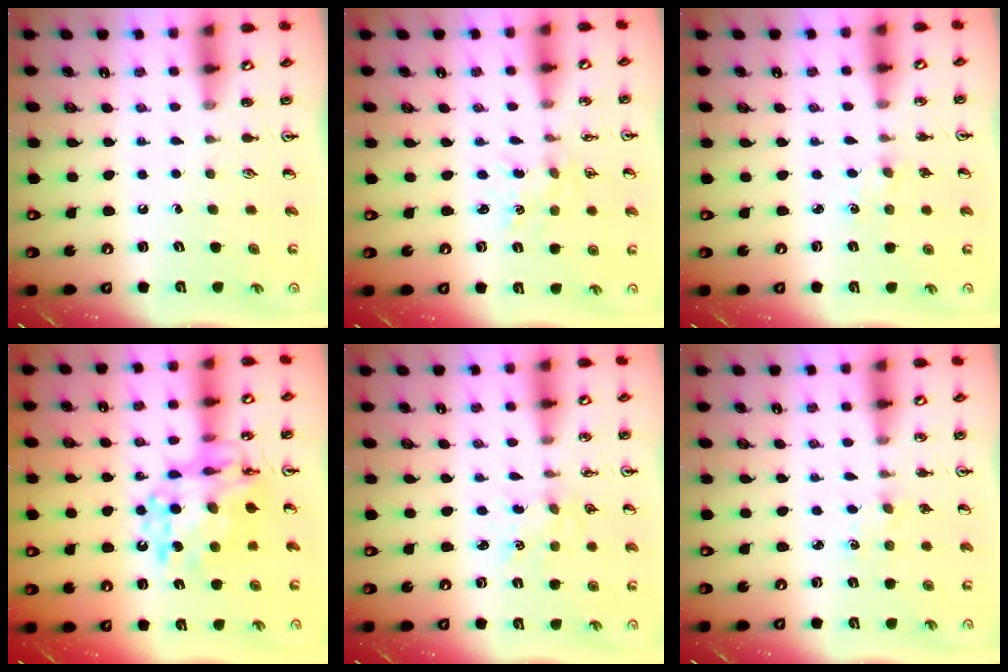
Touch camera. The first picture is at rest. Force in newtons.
{"total": 0.0}
{"total": 1.3, "press": 1.3, "slide": 0.3}
{"total": 14.9, "press": 14.8, "slide": 1.3}
{"total": 2.2, "press": 2.2, "slide": 0.3}
{"total": 0.8, "press": 0.8, "slide": 0.2}